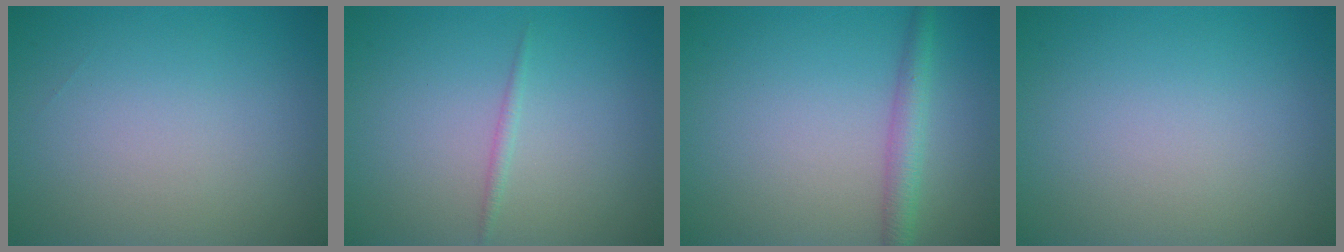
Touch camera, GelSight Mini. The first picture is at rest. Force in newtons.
{"total": 0.7, "press": 0.7, "slide": 0.0}
{"total": 2.5, "press": 2.5, "slide": 0.1}
{"total": 0.0}